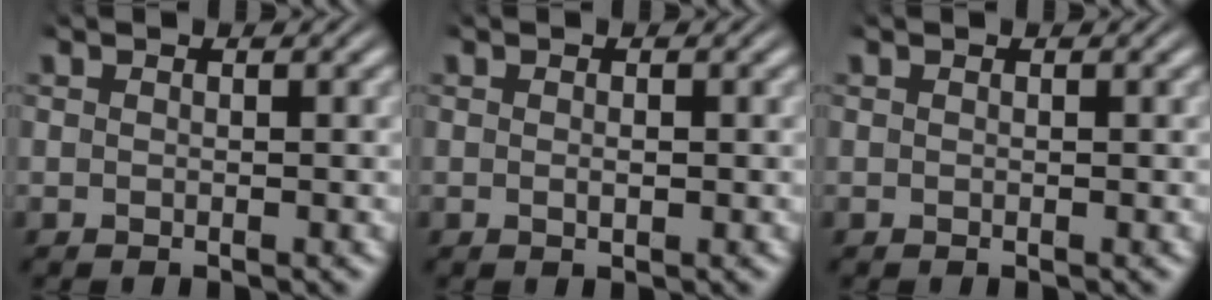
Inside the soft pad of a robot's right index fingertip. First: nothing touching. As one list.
[{"total": 0.7, "force": [0.1, 0.5, 0.5], "torque": [-0.009, 0.000, -0.001]}, {"total": 0.0}]